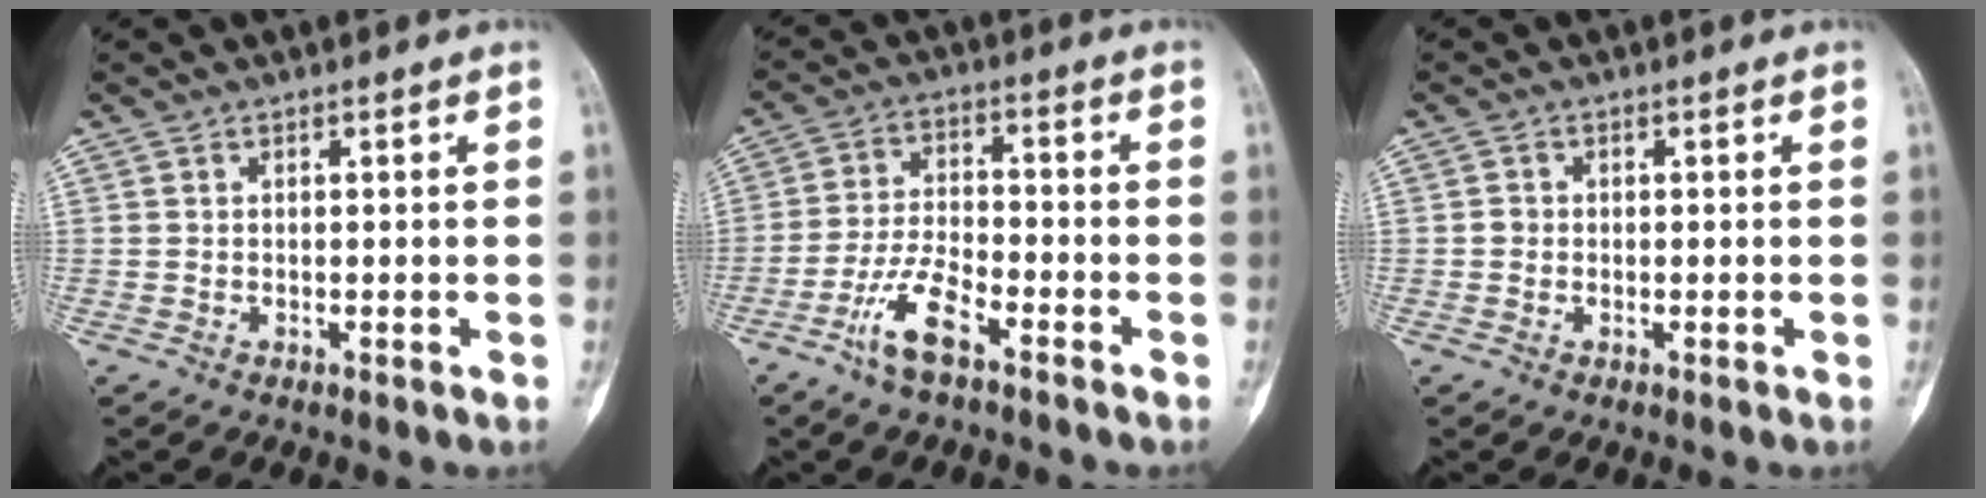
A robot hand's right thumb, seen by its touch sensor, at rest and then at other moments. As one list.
[{"total": 8.2, "force": [-5.0, 2.5, 6.0], "torque": [-0.124, 0.024, -0.099]}, {"total": 1.2, "force": [-0.2, 1.1, 0.4], "torque": [-0.001, 0.004, -0.004]}]